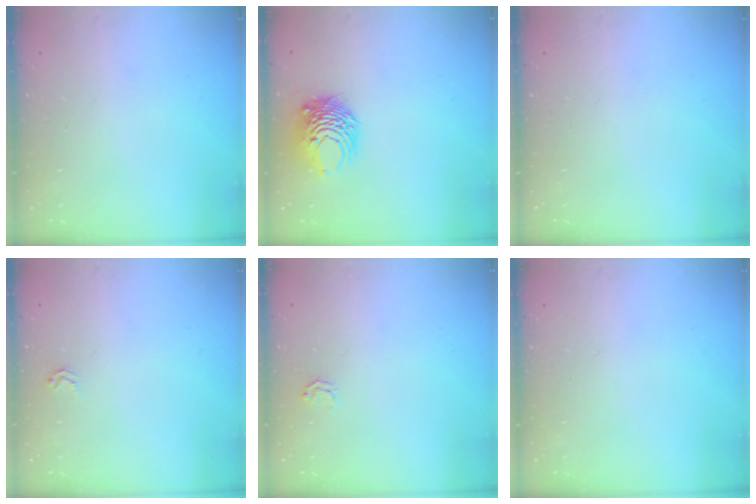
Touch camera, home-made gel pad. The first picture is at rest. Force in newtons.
{"total": 8.4, "press": 8.4, "slide": 0.8}
{"total": 0.0}
{"total": 2.5, "press": 2.5, "slide": 0.3}
{"total": 2.5, "press": 2.5, "slide": 0.2}
{"total": 0.0}